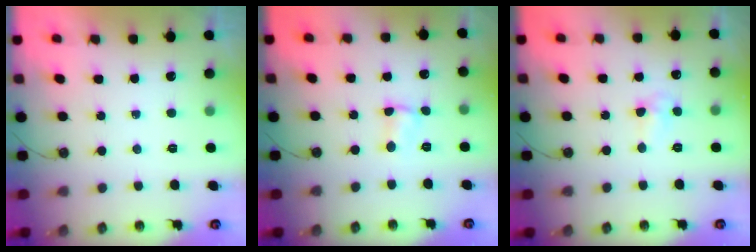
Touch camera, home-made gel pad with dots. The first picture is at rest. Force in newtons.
{"total": 1.9, "press": 1.9, "slide": 0.3}
{"total": 5.2, "press": 5.1, "slide": 0.6}